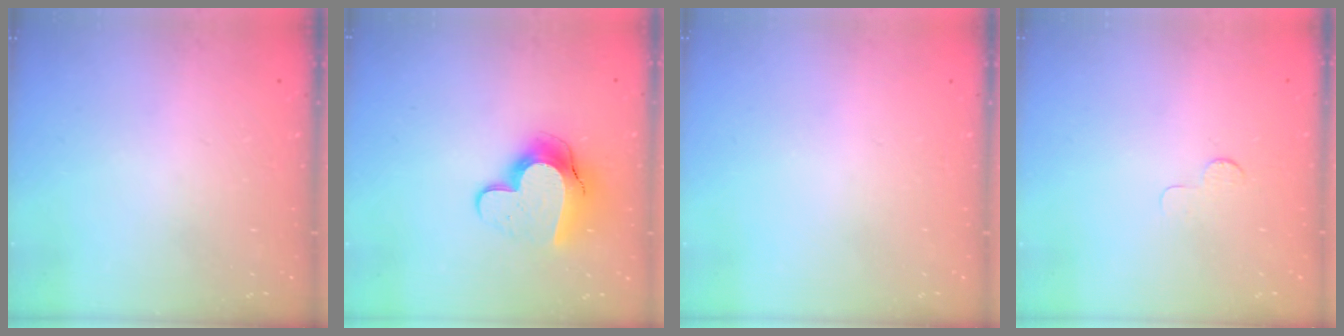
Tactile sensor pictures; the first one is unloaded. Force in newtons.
{"total": 13.1, "press": 13.0, "slide": 1.2}
{"total": 0.0}
{"total": 3.0, "press": 2.9, "slide": 0.3}